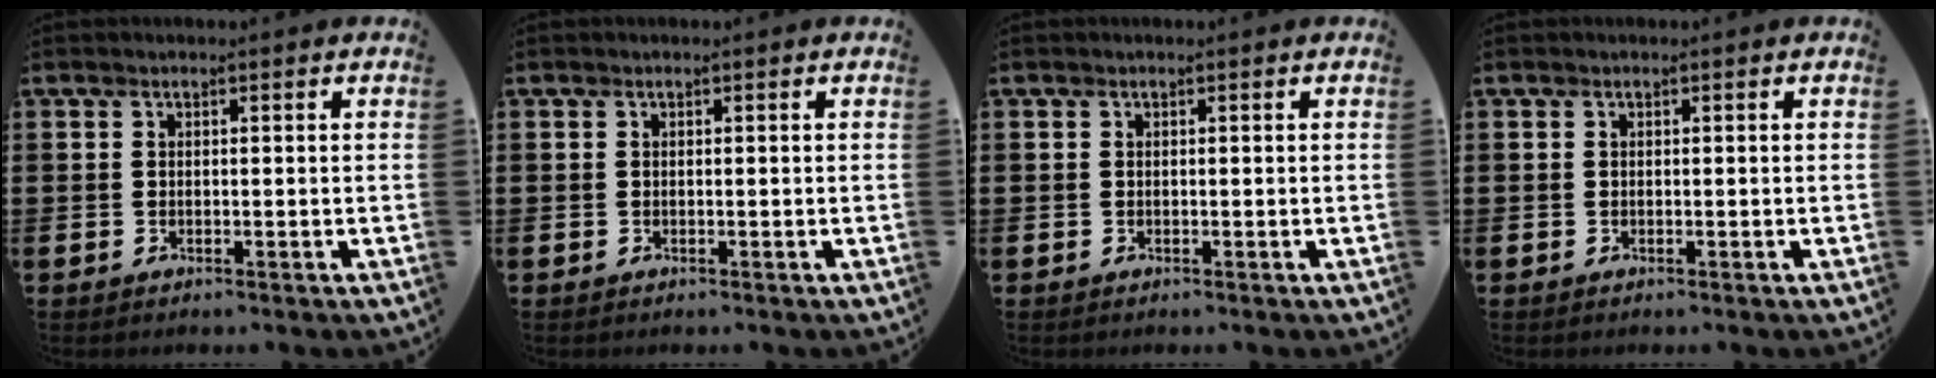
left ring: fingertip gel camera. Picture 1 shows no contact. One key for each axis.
{"total": 0.0}
{"total": 0.0}
{"total": 0.0}